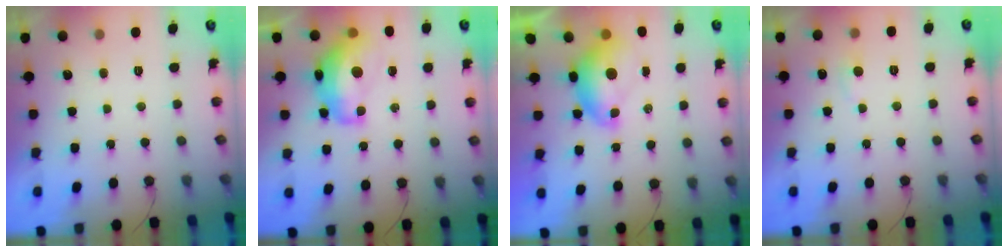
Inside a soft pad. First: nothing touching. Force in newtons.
{"total": 15.0, "press": 14.9, "slide": 1.8}
{"total": 8.5, "press": 8.4, "slide": 0.8}
{"total": 4.0, "press": 3.9, "slide": 0.5}